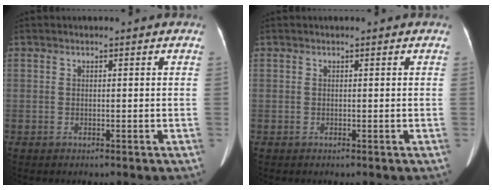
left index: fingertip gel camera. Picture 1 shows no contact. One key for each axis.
{"total": 0.0}